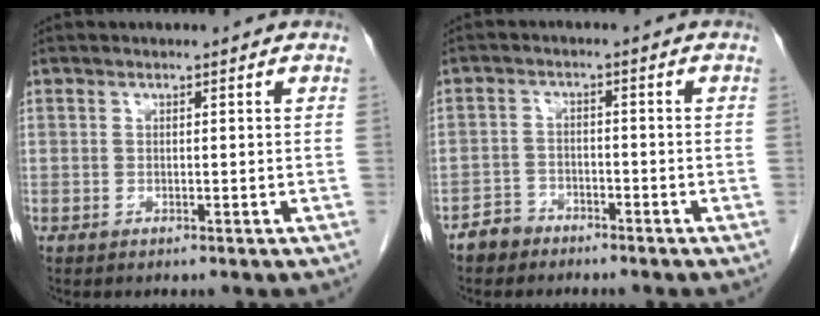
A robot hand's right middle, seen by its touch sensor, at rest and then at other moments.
{"total": 3.2, "force": [-2.6, 1.8, 0.1], "torque": [-0.005, 0.007, -0.045]}